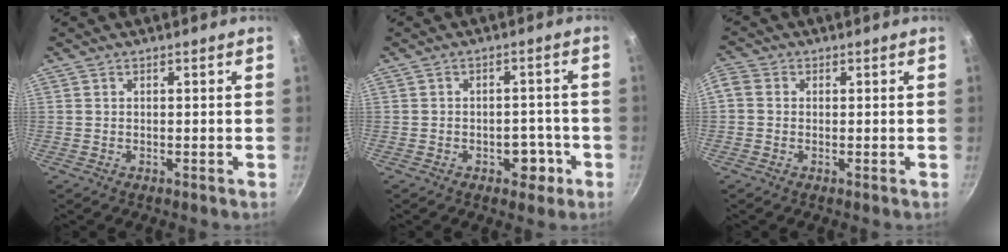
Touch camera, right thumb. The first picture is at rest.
{"total": 4.9, "force": [-2.1, 3.4, 2.8], "torque": [-0.005, 0.023, -0.021]}
{"total": 2.6, "force": [-0.2, 2.3, 1.3], "torque": [-0.028, 0.009, -0.015]}